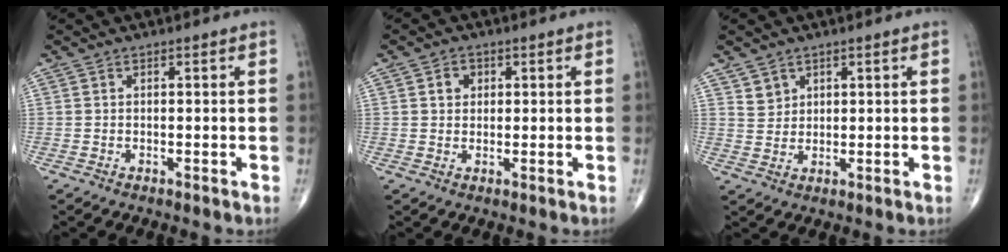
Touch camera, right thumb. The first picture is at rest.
{"total": 2.8, "force": [0.9, 2.4, 1.3], "torque": [-0.007, -0.002, 0.013]}
{"total": 2.8, "force": [2.0, 2.0, 0.3], "torque": [0.015, -0.016, 0.035]}